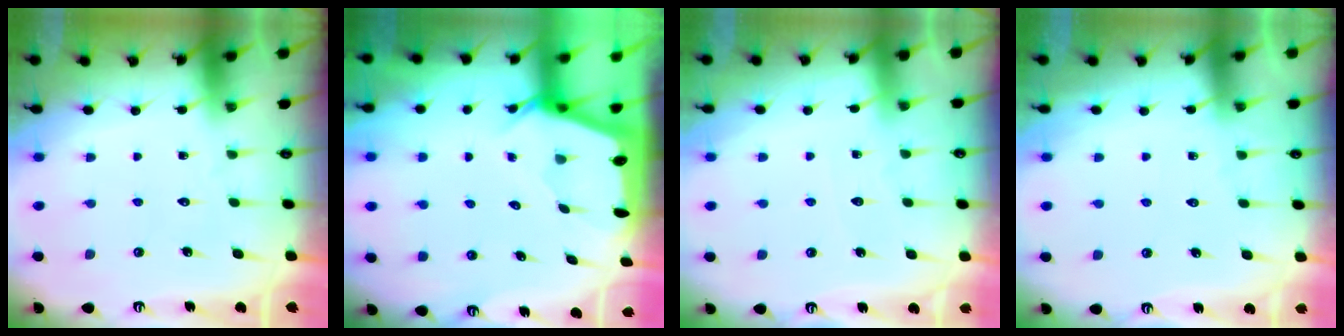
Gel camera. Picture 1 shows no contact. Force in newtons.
{"total": 2.4, "press": 2.4, "slide": 0.3}
{"total": 2.4, "press": 2.4, "slide": 0.3}
{"total": 4.8, "press": 4.8, "slide": 0.6}